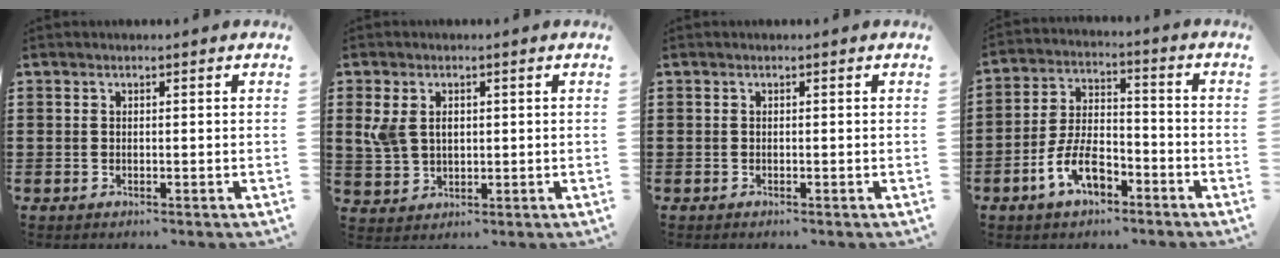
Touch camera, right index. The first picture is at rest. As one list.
[{"total": 4.3, "force": [1.1, 3.0, 2.9], "torque": [-0.079, 0.005, 0.015]}, {"total": 0.0}, {"total": 8.2, "force": [-4.4, 3.9, 5.6], "torque": [-0.125, 0.007, -0.085]}]